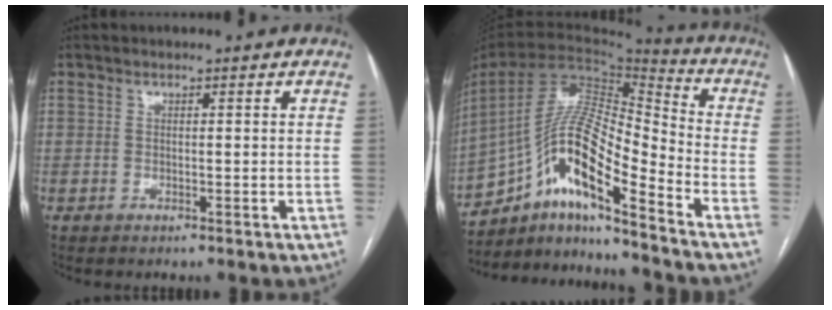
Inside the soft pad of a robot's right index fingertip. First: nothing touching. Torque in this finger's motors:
{"motor_torque": [0.83, -0.76, 0.29, 0.05]}